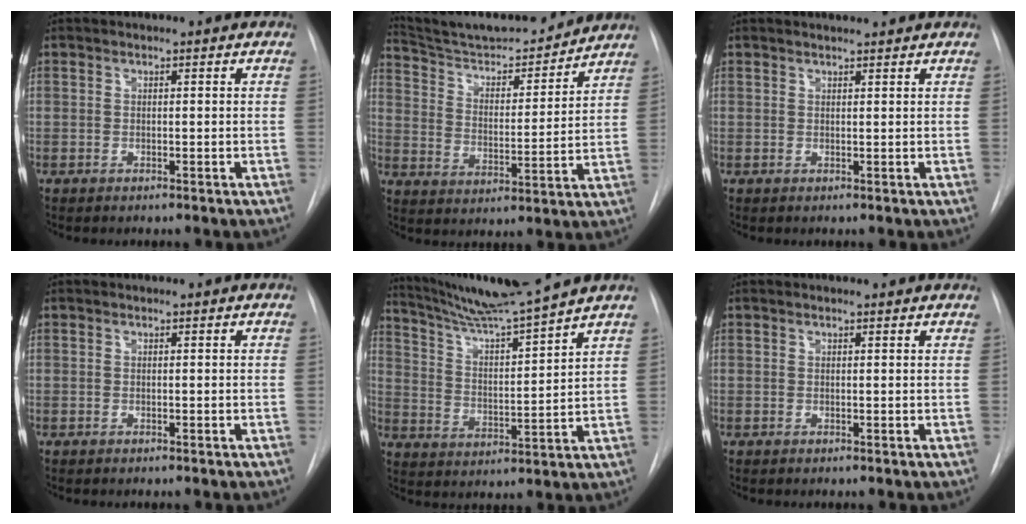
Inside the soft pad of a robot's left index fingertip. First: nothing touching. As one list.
[{"total": 16.2, "force": [15.2, 2.2, 5.3], "torque": [-0.084, -0.008, 0.238]}, {"total": 0.8, "force": [0.8, -0.1, 0.1], "torque": [-0.005, 0.010, 0.010]}, {"total": 0.0}, {"total": 12.1, "force": [10.8, -2.6, 4.8], "torque": [-0.088, -0.017, 0.188]}, {"total": 0.0}]